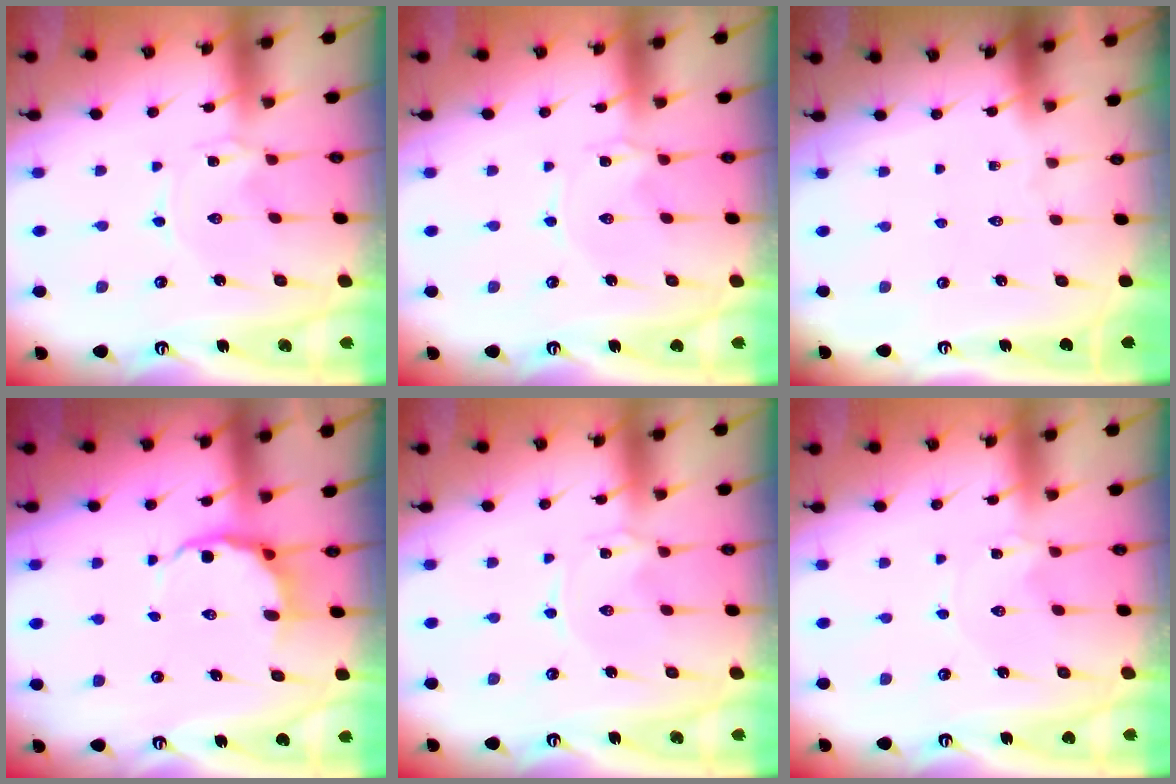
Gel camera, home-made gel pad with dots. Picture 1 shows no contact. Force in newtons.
{"total": 0.9, "press": 0.9, "slide": 0.2}
{"total": 0.0}
{"total": 7.0, "press": 6.7, "slide": 2.0}
{"total": 0.0}
{"total": 0.0}